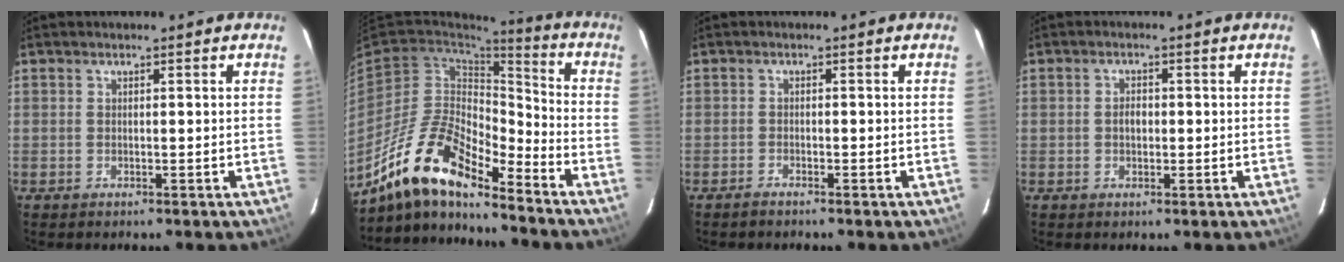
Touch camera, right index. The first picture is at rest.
{"total": 16.8, "force": [-12.6, 4.8, 10.0], "torque": [-0.193, -0.012, -0.241]}
{"total": 1.1, "force": [-1.1, 0.1, 0.3], "torque": [-0.016, 0.000, -0.023]}
{"total": 2.0, "force": [-0.2, 1.5, 1.3], "torque": [-0.023, 0.005, -0.004]}